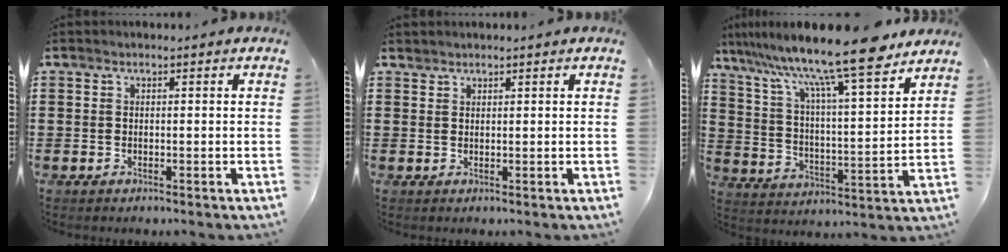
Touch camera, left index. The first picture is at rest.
{"total": 1.0, "force": [1.0, 0.2, 0.0], "torque": [-0.003, 0.000, 0.020]}
{"total": 13.6, "force": [11.2, 0.2, 7.7], "torque": [-0.169, -0.073, 0.184]}